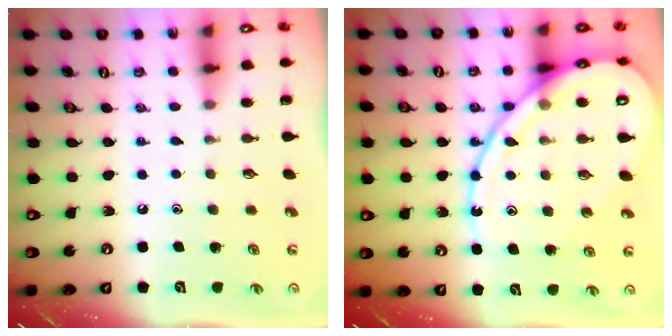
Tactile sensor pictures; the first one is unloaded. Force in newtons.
{"total": 17.7, "press": 17.6, "slide": 1.8}